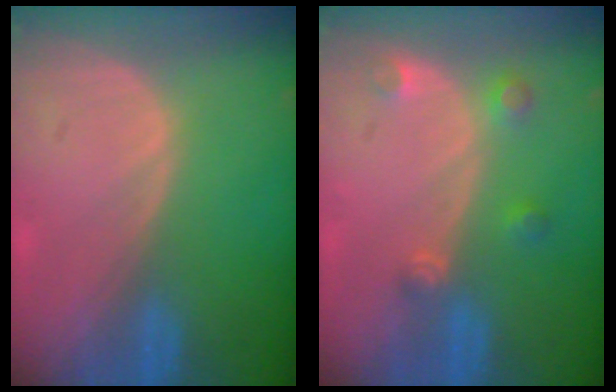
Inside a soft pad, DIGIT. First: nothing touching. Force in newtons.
{"total": 3.0, "press": 2.9, "slide": 1.0}